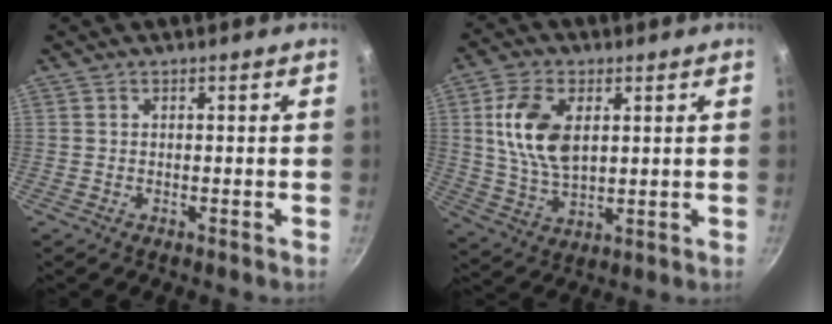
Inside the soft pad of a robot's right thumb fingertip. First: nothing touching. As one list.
[{"total": 12.1, "force": [2.9, 7.1, 9.3], "torque": [-0.167, -0.011, 0.059]}]